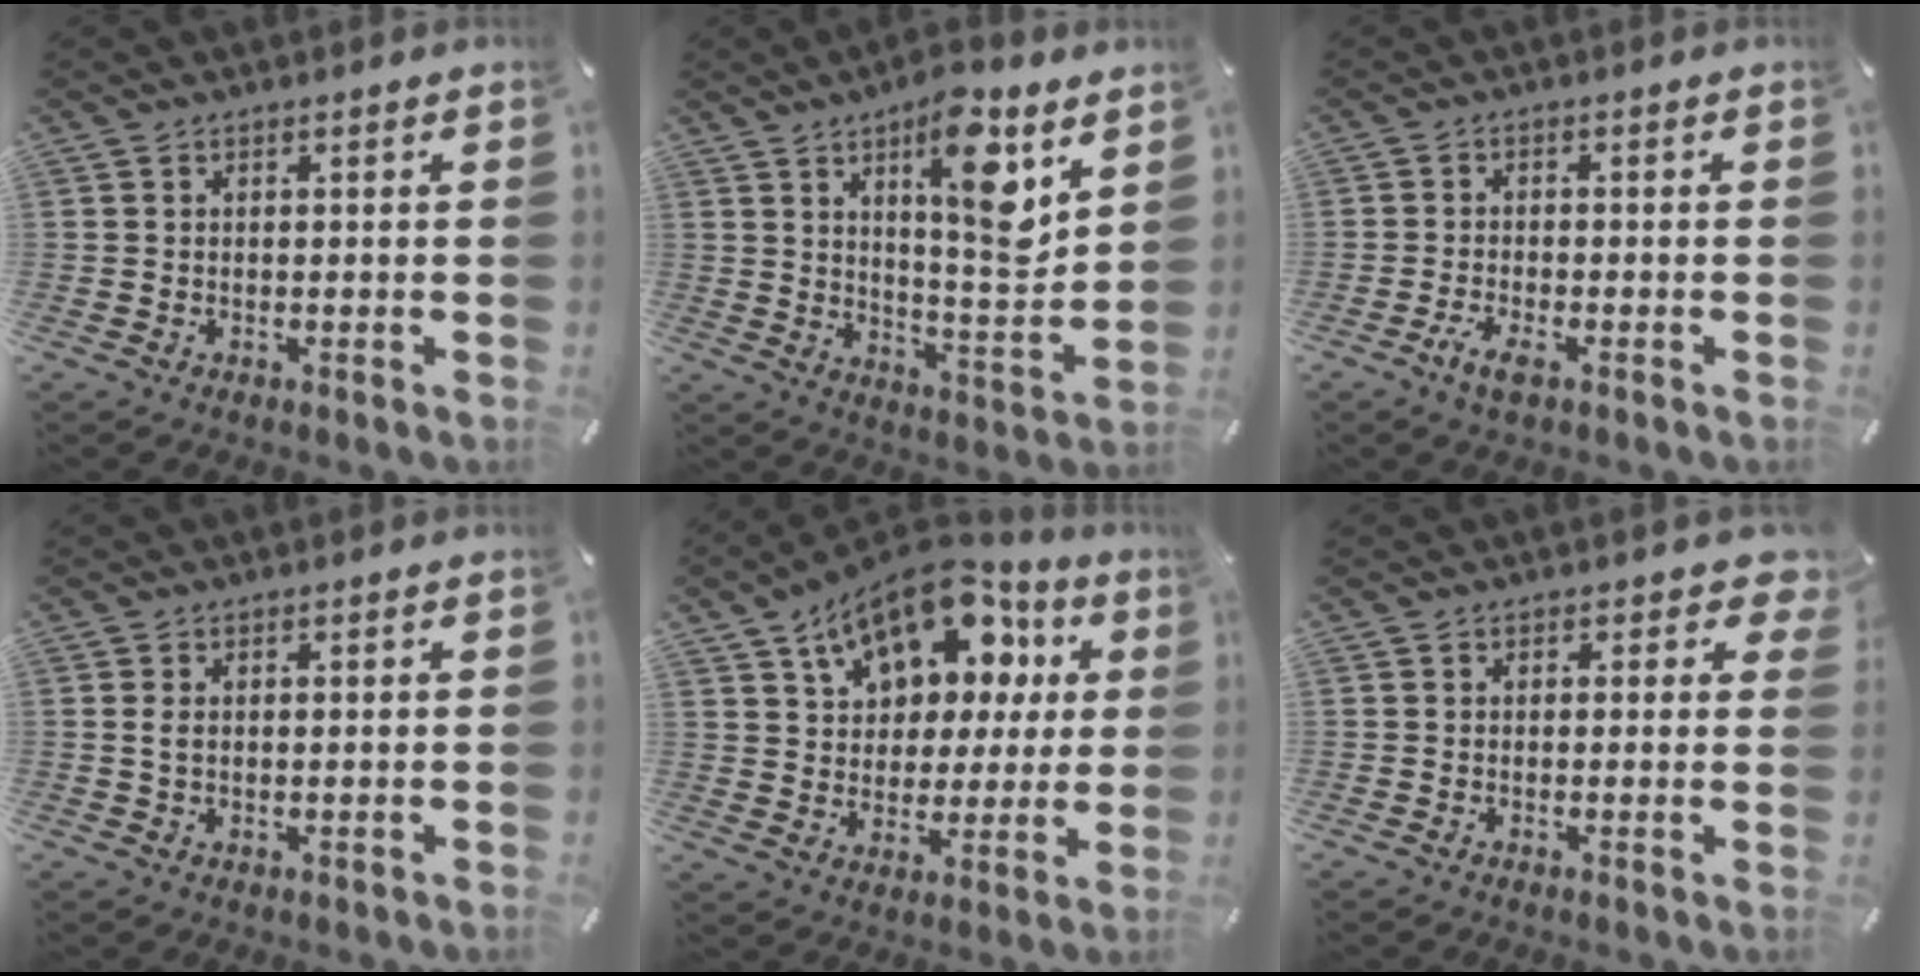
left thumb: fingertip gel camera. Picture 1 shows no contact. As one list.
[{"total": 14.9, "force": [8.0, 4.7, 11.6], "torque": [-0.172, -0.047, 0.128]}, {"total": 3.4, "force": [-2.0, 1.1, 2.5], "torque": [-0.058, 0.000, -0.041]}, {"total": 2.0, "force": [0.4, 1.1, 1.6], "torque": [-0.034, 0.004, 0.005]}, {"total": 16.5, "force": [9.4, 10.8, 8.4], "torque": [-0.141, -0.050, 0.166]}, {"total": 3.3, "force": [1.4, 2.1, 2.2], "torque": [-0.014, -0.003, 0.017]}]